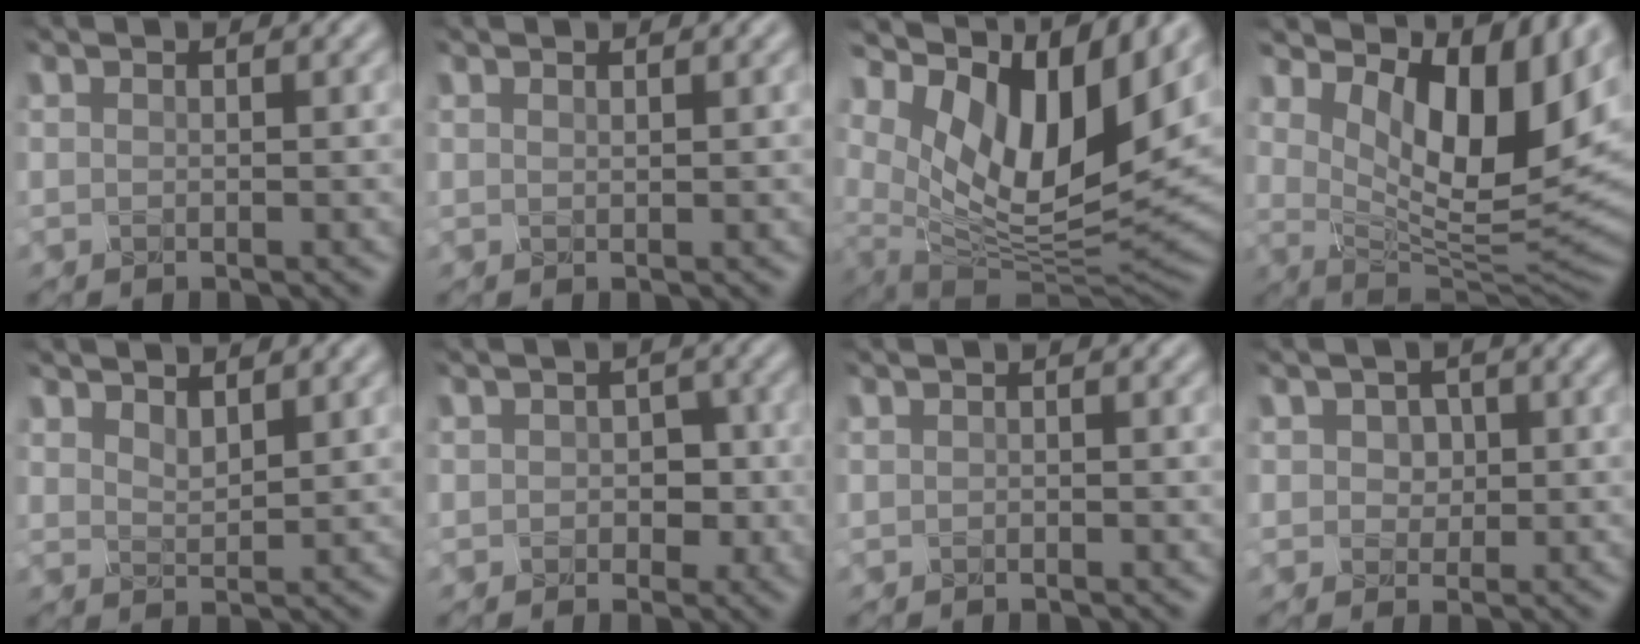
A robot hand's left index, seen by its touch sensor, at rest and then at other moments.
{"total": 0.6, "force": [0.5, 0.1, 0.2], "torque": [-0.009, 0.000, 0.010]}
{"total": 14.7, "force": [4.2, 7.2, 12.1], "torque": [-0.231, 0.022, 0.061]}
{"total": 15.0, "force": [5.0, 7.6, 11.9], "torque": [-0.227, 0.024, 0.089]}
{"total": 2.9, "force": [2.0, 1.2, 1.7], "torque": [-0.041, -0.006, 0.030]}
{"total": 3.6, "force": [-0.9, 2.8, 2.0], "torque": [-0.054, -0.005, 0.000]}
{"total": 0.0}
{"total": 3.4, "force": [0.4, 2.9, 1.7], "torque": [-0.070, 0.003, 0.018]}